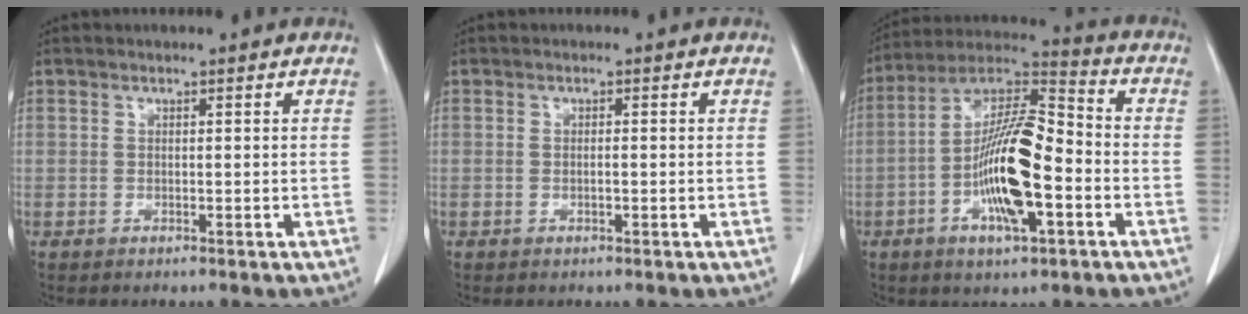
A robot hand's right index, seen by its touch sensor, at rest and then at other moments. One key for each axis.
{"total": 0.7, "fx": -0.2, "fy": 0.2, "fz": 0.7, "tx": -0.014, "ty": 0.000, "tz": -0.002}
{"total": 15.8, "fx": -3.9, "fy": 3.7, "fz": 14.9, "tx": -0.280, "ty": 0.008, "tz": -0.072}